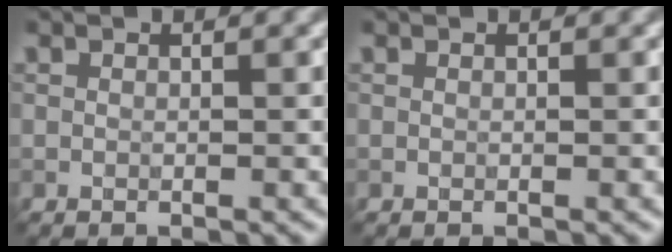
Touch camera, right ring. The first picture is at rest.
{"total": 0.0}